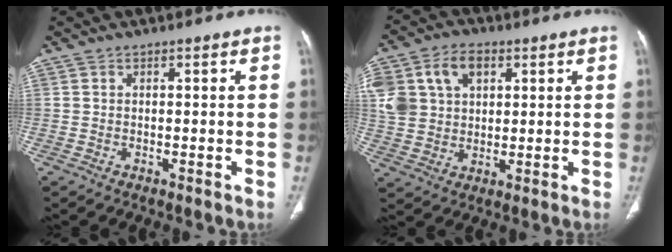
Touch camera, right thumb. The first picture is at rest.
{"total": 13.8, "force": [4.5, 10.1, 8.3], "torque": [-0.158, 0.010, 0.087]}